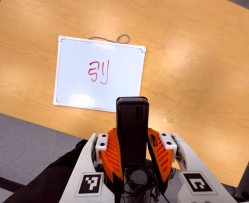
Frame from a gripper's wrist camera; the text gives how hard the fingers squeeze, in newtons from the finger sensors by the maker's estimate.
{"total": 5.0, "left": 3.8, "right": 6.2}